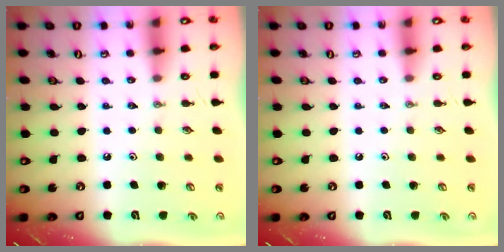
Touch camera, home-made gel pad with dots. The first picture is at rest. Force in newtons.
{"total": 0.0}